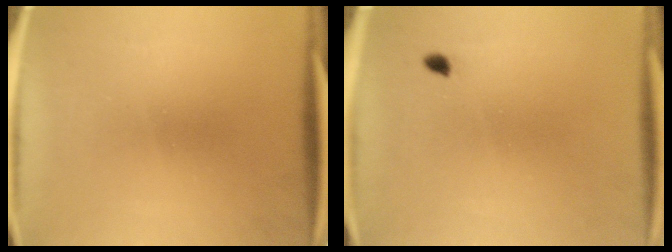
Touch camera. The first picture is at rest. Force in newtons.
{"total": 0.9}